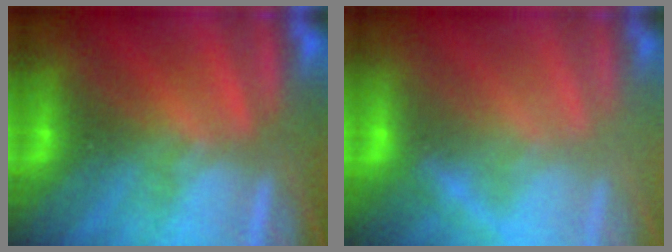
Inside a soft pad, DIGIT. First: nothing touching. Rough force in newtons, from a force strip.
{"total": 2.4}